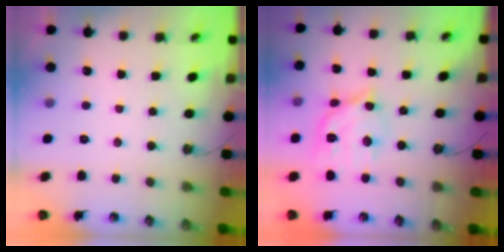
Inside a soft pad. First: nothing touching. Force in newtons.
{"total": 14.2, "press": 14.2, "slide": 1.1}